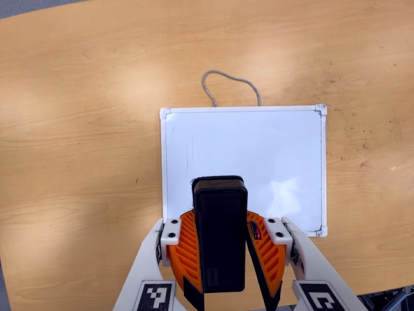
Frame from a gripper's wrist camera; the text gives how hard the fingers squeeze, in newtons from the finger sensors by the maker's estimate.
{"total": 9.0, "left": 9.2, "right": 8.7}